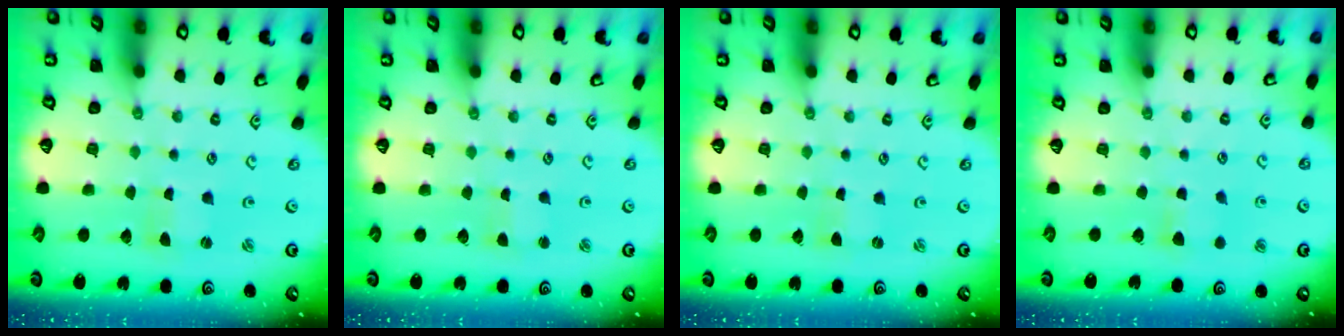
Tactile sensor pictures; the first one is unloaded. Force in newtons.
{"total": 2.3, "press": 2.3, "slide": 0.3}
{"total": 0.0}
{"total": 4.8, "press": 4.7, "slide": 0.8}